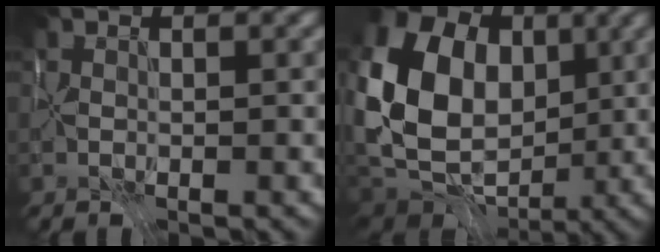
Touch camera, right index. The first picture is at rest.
{"total": 14.8, "force": [0.8, 11.6, 9.2], "torque": [-0.181, 0.010, 0.019]}